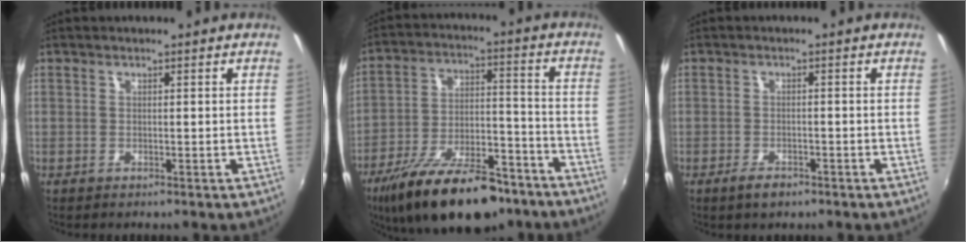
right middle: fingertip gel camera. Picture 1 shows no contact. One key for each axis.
{"total": 22.2, "fx": -16.0, "fy": 8.6, "fz": 12.8, "tx": -0.231, "ty": -0.017, "tz": -0.243}
{"total": 2.9, "fx": -2.1, "fy": 1.3, "fz": 1.6, "tx": -0.039, "ty": -0.007, "tz": -0.040}